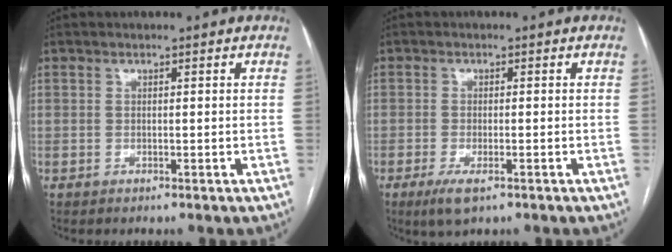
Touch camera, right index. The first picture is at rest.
{"total": 3.8, "force": [-2.2, 1.0, 3.0], "torque": [-0.061, -0.008, -0.034]}